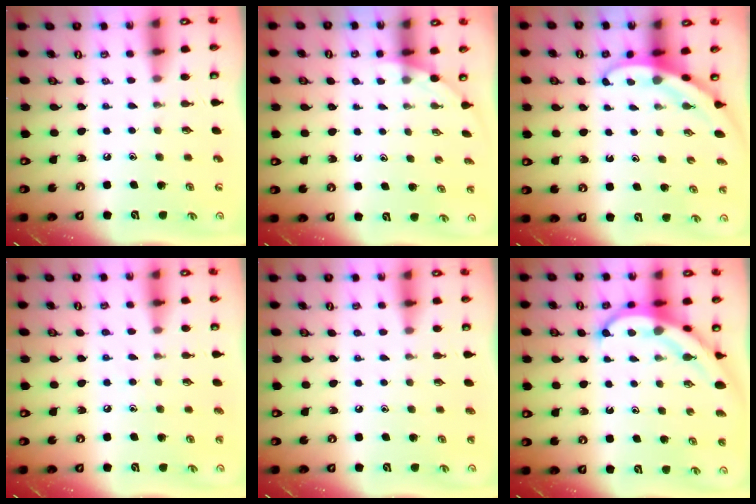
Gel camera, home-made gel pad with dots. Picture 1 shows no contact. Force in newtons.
{"total": 0.9, "press": 0.9, "slide": 0.2}
{"total": 3.2, "press": 3.2, "slide": 0.2}
{"total": 6.5, "press": 6.4, "slide": 0.8}
{"total": 0.8, "press": 0.8, "slide": 0.1}
{"total": 7.6, "press": 7.6, "slide": 0.8}